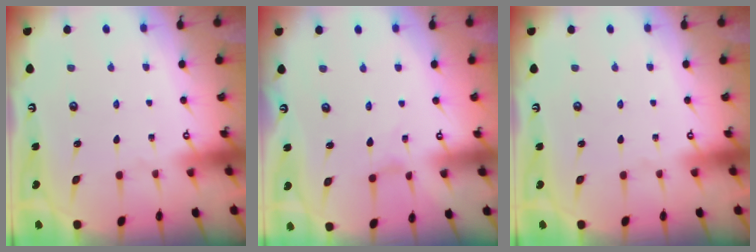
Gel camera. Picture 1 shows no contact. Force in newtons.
{"total": 0.0}
{"total": 0.0}